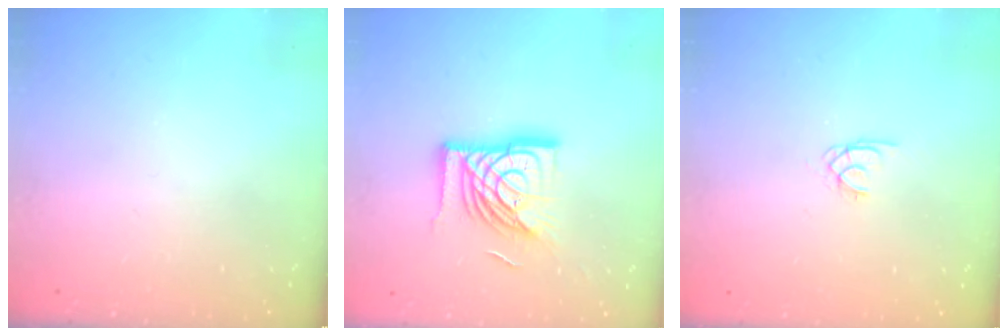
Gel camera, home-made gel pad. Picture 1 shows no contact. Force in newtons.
{"total": 19.6, "press": 19.5, "slide": 2.2}
{"total": 1.5, "press": 1.4, "slide": 0.2}